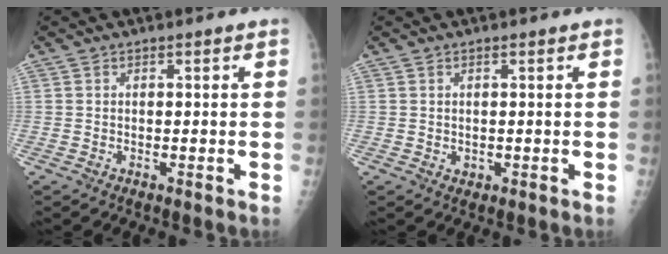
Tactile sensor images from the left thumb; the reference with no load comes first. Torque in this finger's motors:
{"motor_torque": [-0.09, 0.05, 0.30, 0.13, 0.01]}